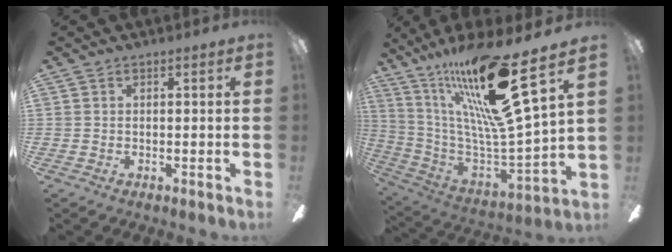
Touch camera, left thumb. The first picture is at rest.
{"total": 26.3, "force": [16.4, 4.2, 20.2], "torque": [-0.371, -0.101, 0.258]}